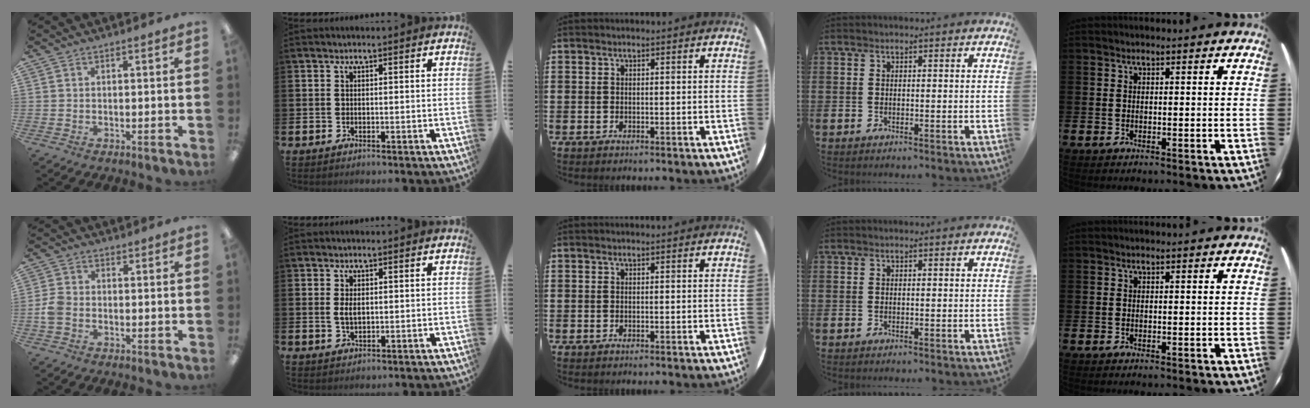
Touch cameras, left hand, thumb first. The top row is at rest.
{"thumb": {"total": 4.2, "force": [-1.0, 3.1, 2.6], "torque": [-0.057, 0.006, -0.019]}, "index": {"total": 2.0, "force": [0.5, 1.1, 1.7], "torque": [-0.021, 0.000, 0.005]}}